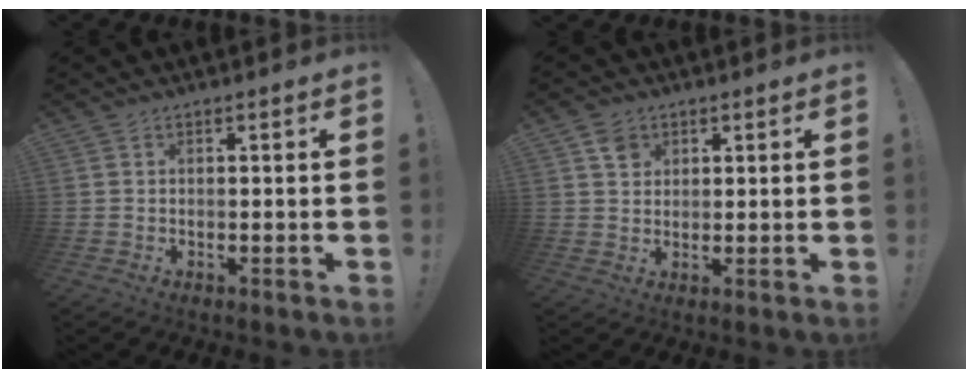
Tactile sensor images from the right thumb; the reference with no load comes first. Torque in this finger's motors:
{"motor_torque": [0.09, 0.55, 0.12, -0.08, 0.02]}